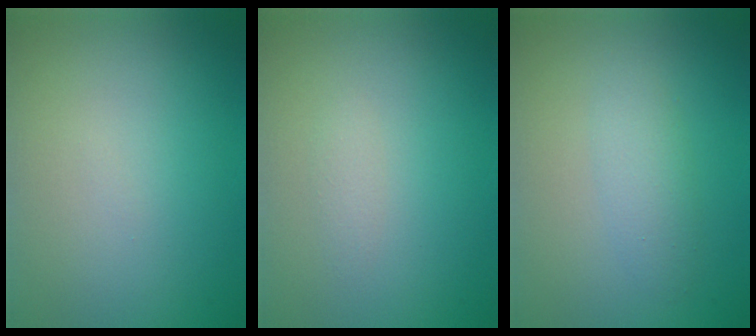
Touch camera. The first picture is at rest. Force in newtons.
{"total": 0.8, "press": 0.8, "slide": 0.0}
{"total": 1.9, "press": 1.9, "slide": 0.1}